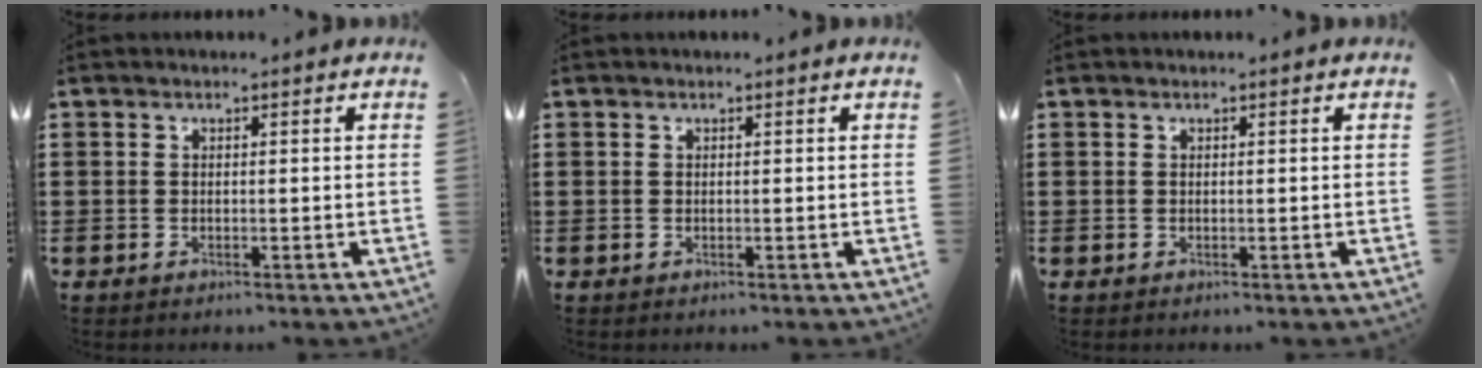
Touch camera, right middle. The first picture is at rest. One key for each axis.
{"total": 0.0}
{"total": 0.0}